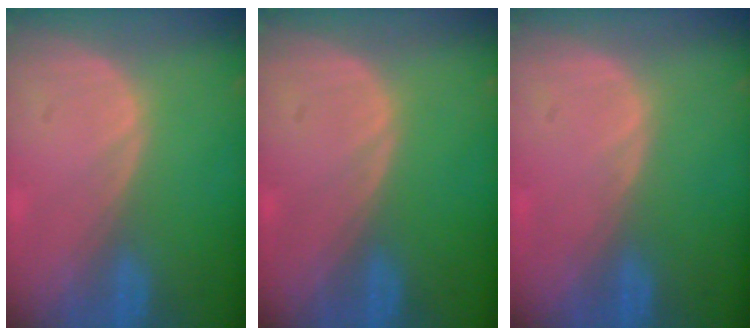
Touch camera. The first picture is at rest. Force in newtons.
{"total": 0.0}
{"total": 0.5, "press": 0.0, "slide": 0.5}